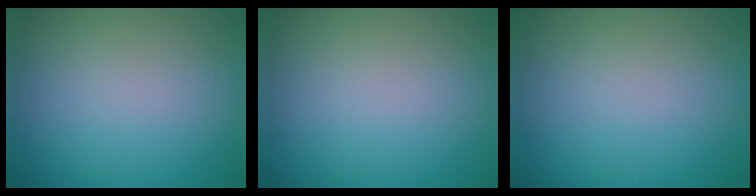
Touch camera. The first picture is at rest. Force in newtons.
{"total": 0.0}
{"total": 0.0}